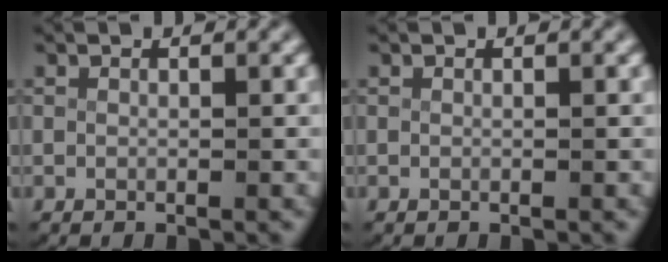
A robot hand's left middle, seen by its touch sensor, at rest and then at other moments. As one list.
[{"total": 0.0}]